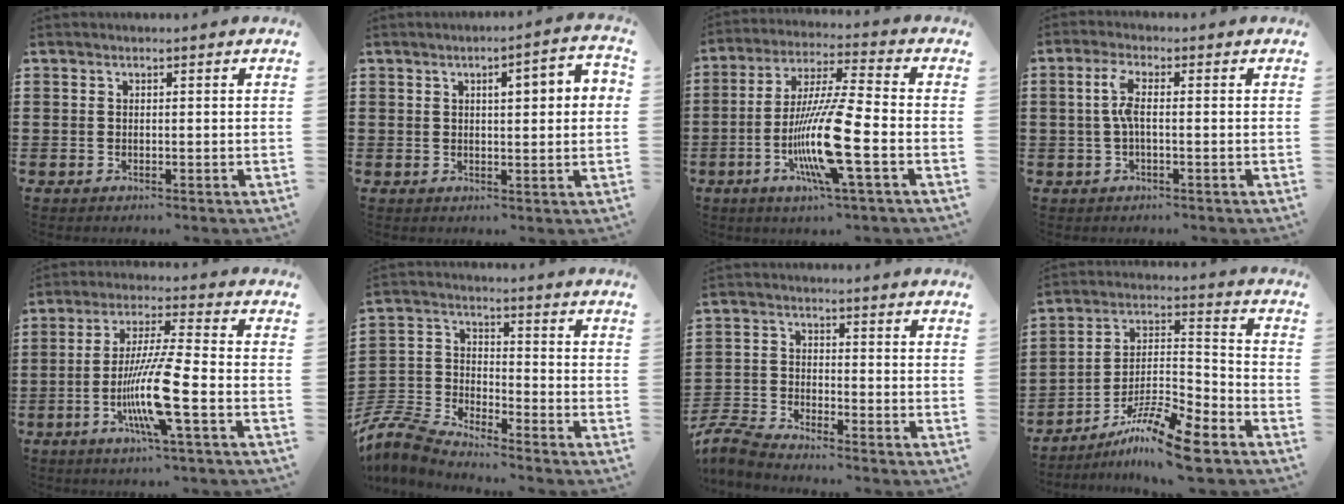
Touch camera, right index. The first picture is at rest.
{"total": 3.6, "force": [0.6, 0.8, 3.4], "torque": [-0.057, 0.000, 0.002]}
{"total": 13.8, "force": [-4.4, 1.2, 13.0], "torque": [-0.271, -0.015, -0.092]}
{"total": 4.1, "force": [-0.2, 1.1, 4.0], "torque": [-0.090, 0.000, -0.010]}
{"total": 11.2, "force": [-3.9, 0.6, 10.5], "torque": [-0.215, -0.015, -0.080]}
{"total": 7.2, "force": [-7.0, 0.8, 1.5], "torque": [-0.070, -0.010, -0.151]}
{"total": 4.7, "force": [-4.5, 0.3, 1.1], "torque": [-0.050, -0.010, -0.099]}
{"total": 11.0, "force": [-8.8, 1.1, 6.5], "torque": [-0.121, 0.019, -0.171]}